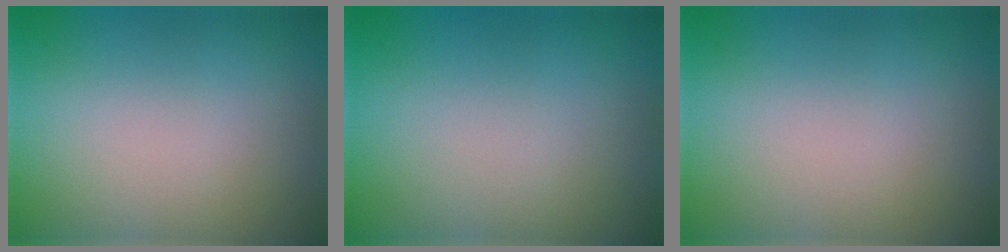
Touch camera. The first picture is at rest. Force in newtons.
{"total": 0.0}
{"total": 0.0}